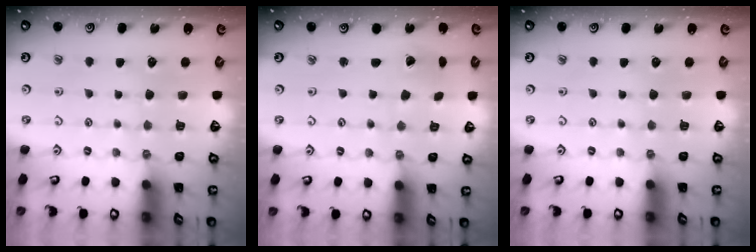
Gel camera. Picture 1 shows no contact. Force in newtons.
{"total": 1.2, "press": 1.2, "slide": 0.1}
{"total": 0.0}